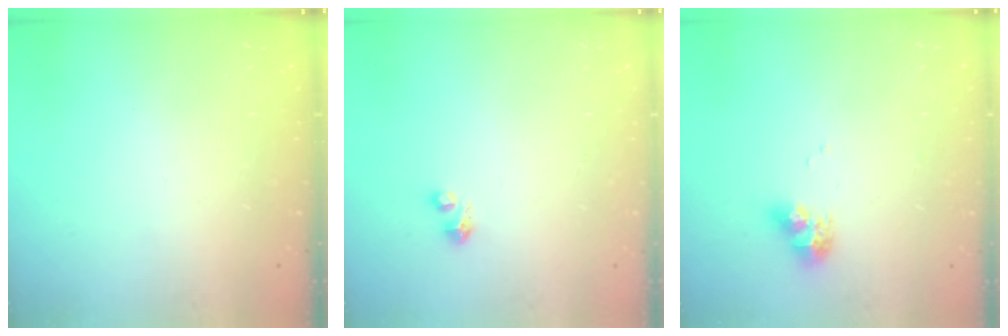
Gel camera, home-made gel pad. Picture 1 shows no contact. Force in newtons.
{"total": 2.8, "press": 2.8, "slide": 0.4}
{"total": 7.7, "press": 7.7, "slide": 0.6}